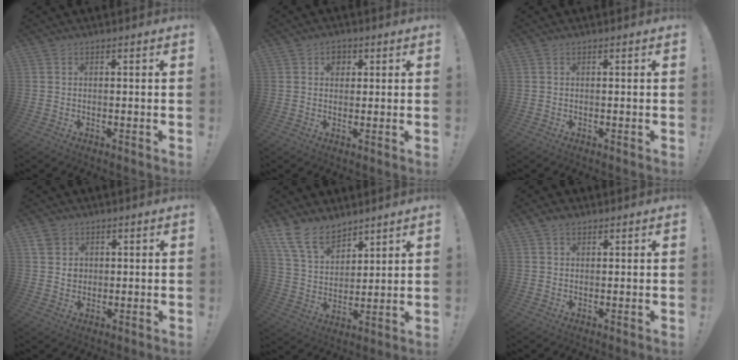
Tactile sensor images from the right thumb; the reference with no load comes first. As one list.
[{"total": 3.5, "force": [1.3, 2.8, 1.7], "torque": [-0.016, -0.003, 0.021]}, {"total": 0.0}, {"total": 4.3, "force": [1.9, 3.7, 0.9], "torque": [-0.005, -0.009, 0.033]}, {"total": 13.4, "force": [10.2, 7.0, 5.4], "torque": [-0.112, -0.060, 0.197]}, {"total": 2.7, "force": [1.8, 1.5, 1.1], "torque": [-0.020, -0.005, 0.035]}]